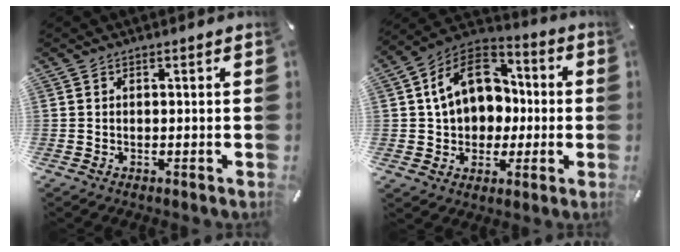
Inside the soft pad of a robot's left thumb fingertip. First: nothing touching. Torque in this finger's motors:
{"motor_torque": [1.94, 3.06, 0.54, -0.22, 0.23]}